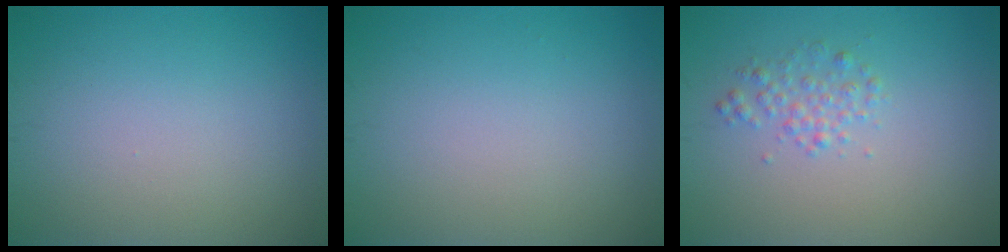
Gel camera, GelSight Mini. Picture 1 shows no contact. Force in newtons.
{"total": 0.0}
{"total": 1.7, "press": 1.7, "slide": 0.0}